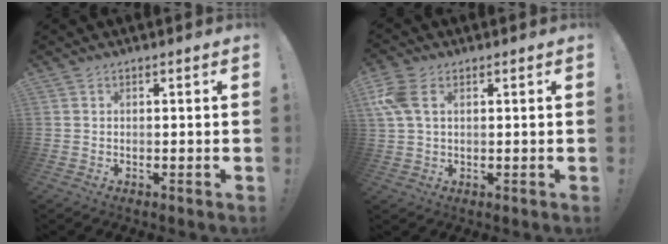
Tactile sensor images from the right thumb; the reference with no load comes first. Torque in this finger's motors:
{"motor_torque": [0.15, 0.15, 0.34, 0.40, 0.24]}